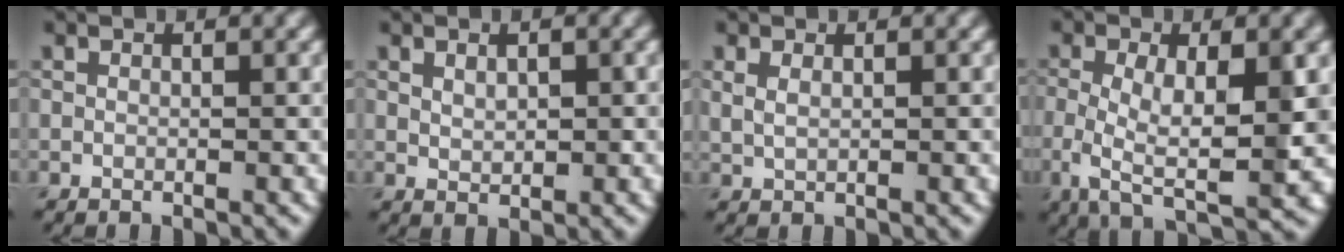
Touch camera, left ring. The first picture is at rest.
{"total": 1.5, "force": [0.6, 0.7, 1.1], "torque": [-0.021, -0.002, 0.015]}
{"total": 1.1, "force": [0.5, 0.6, 0.8], "torque": [-0.022, -0.001, 0.014]}
{"total": 7.5, "force": [-0.5, 2.7, 7.0], "torque": [-0.129, -0.009, -0.011]}